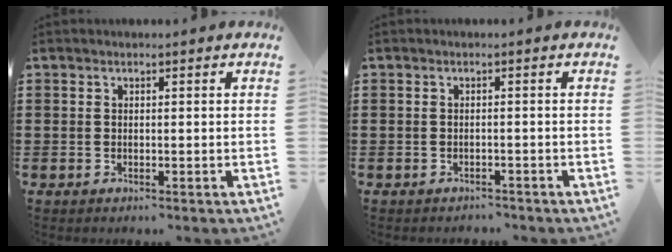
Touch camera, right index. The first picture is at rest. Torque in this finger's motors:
{"motor_torque": [-0.04, 0.04, -0.01, 0.00]}